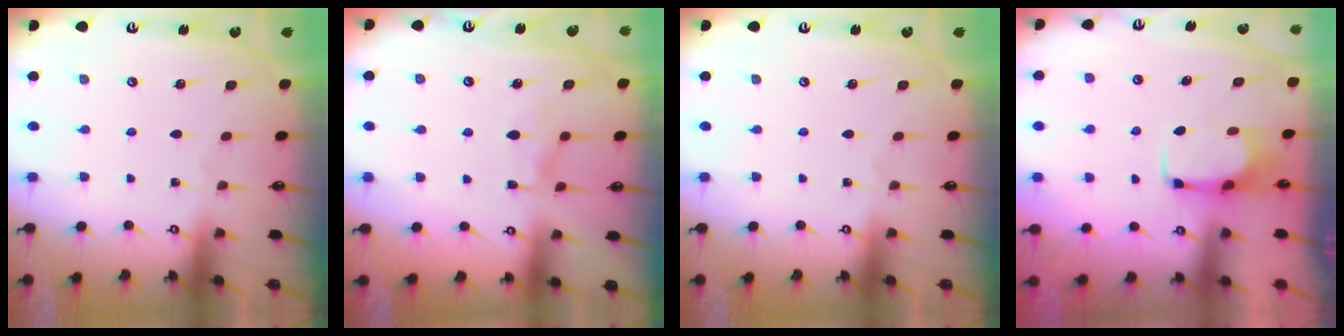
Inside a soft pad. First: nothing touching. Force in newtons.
{"total": 6.6, "press": 6.6, "slide": 0.5}
{"total": 0.0}
{"total": 2.9, "press": 2.9, "slide": 0.5}